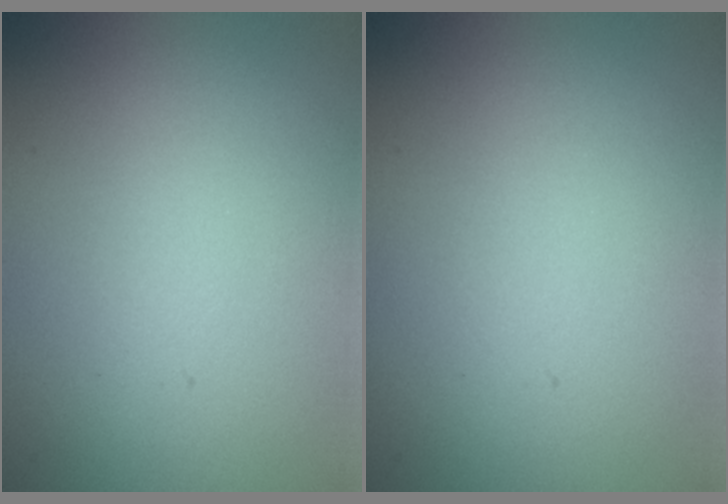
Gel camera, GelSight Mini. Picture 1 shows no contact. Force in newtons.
{"total": 0.0}